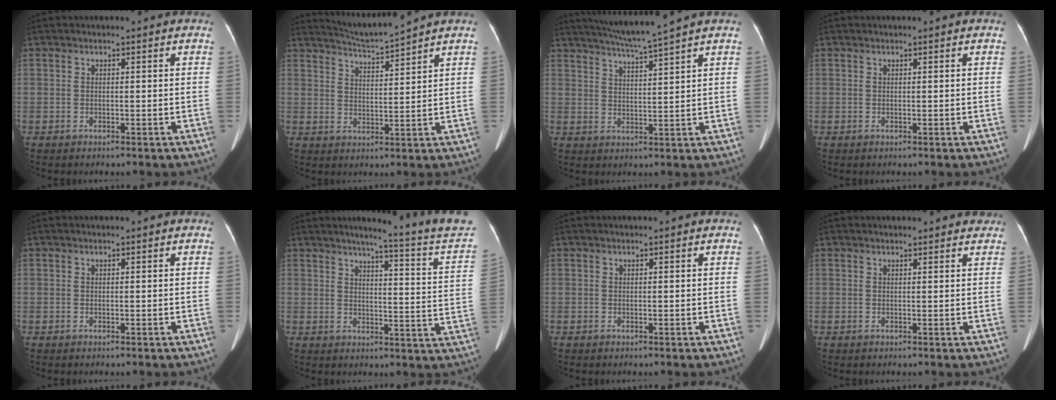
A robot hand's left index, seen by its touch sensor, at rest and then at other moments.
{"total": 5.4, "force": [5.2, -1.6, 0.6], "torque": [-0.021, -0.009, 0.101]}
{"total": 7.4, "force": [6.4, -1.9, 3.2], "torque": [-0.057, -0.002, 0.112]}
{"total": 0.0}
{"total": 0.0}
{"total": 18.1, "force": [16.5, -1.9, 7.4], "torque": [-0.103, -0.094, 0.180]}
{"total": 0.0}
{"total": 4.3, "force": [4.0, 1.2, 1.3], "torque": [-0.013, 0.007, 0.036]}